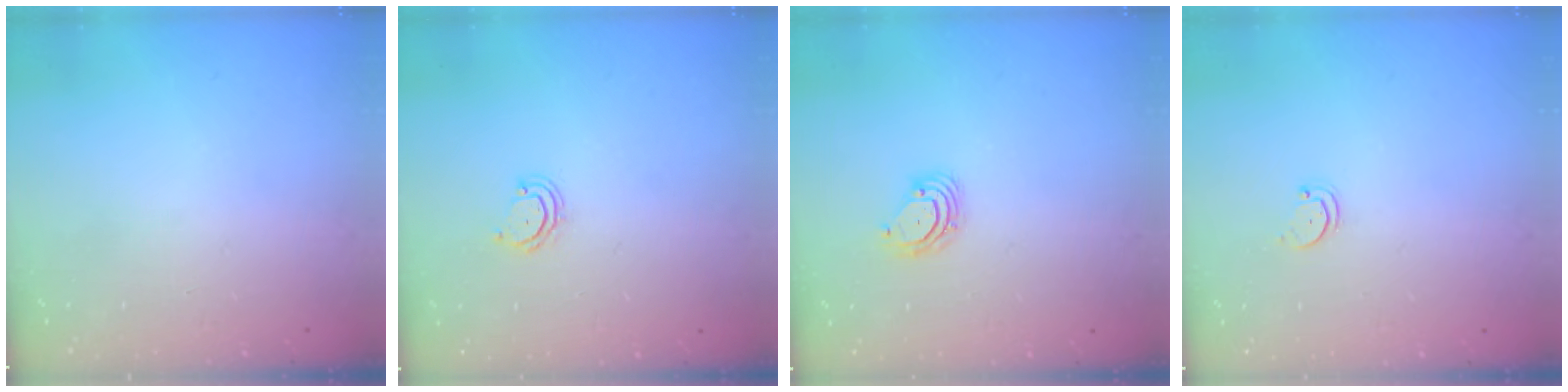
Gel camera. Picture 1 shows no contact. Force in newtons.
{"total": 3.9, "press": 3.9, "slide": 0.4}
{"total": 3.9, "press": 3.9, "slide": 0.3}
{"total": 1.6, "press": 1.6, "slide": 0.4}